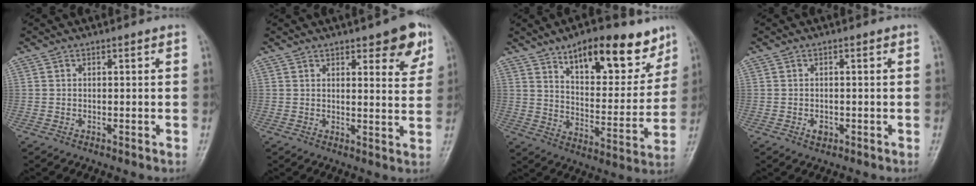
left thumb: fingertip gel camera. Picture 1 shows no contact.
{"total": 8.5, "force": [4.7, 2.8, 6.4], "torque": [-0.057, -0.023, 0.058]}
{"total": 18.3, "force": [11.7, 7.7, 11.9], "torque": [-0.120, -0.063, 0.183]}
{"total": 1.6, "force": [-0.5, 1.2, 0.9], "torque": [-0.010, 0.001, -0.006]}